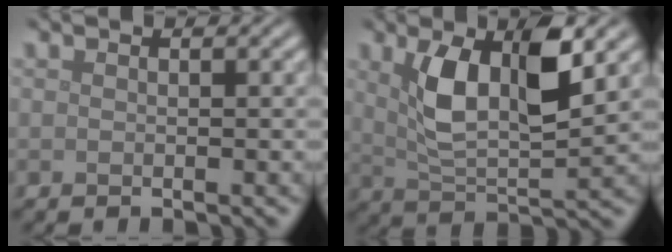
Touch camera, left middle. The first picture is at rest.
{"total": 7.1, "force": [2.3, 2.8, 6.1], "torque": [-0.121, 0.003, 0.043]}